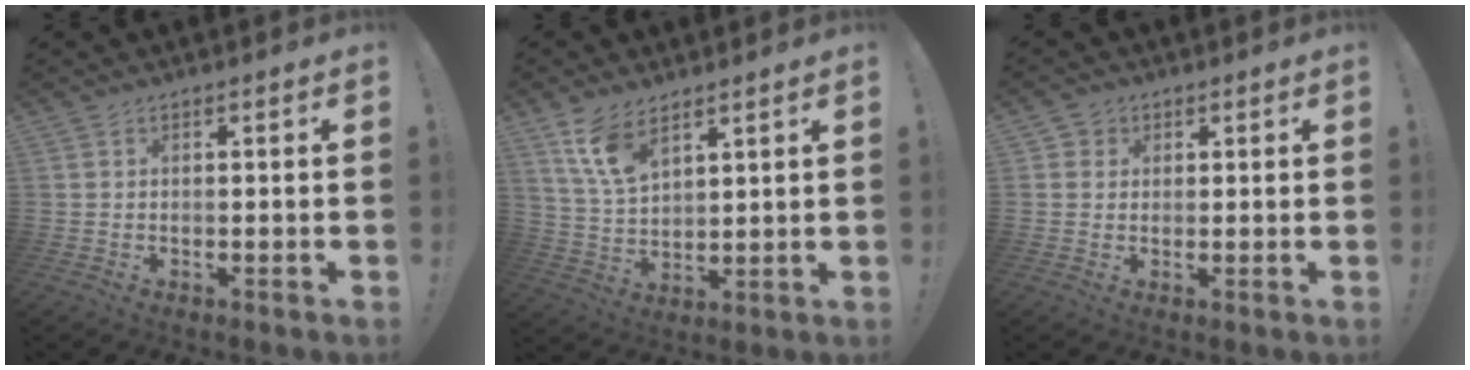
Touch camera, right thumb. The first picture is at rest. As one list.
[{"total": 9.8, "force": [6.7, 4.6, 5.5], "torque": [-0.101, -0.030, 0.129]}, {"total": 2.8, "force": [0.9, 2.7, 0.5], "torque": [-0.002, -0.001, 0.014]}]